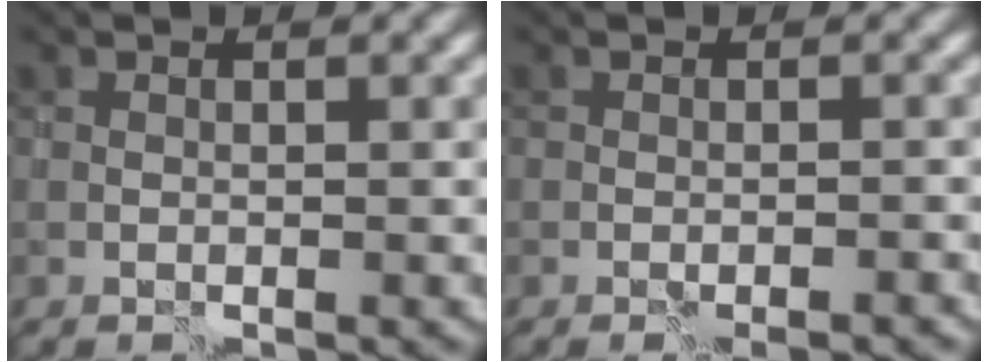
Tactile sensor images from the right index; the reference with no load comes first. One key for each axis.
{"total": 1.9, "fx": -1.5, "fy": 0.3, "fz": 1.1, "tx": -0.012, "ty": -0.001, "tz": -0.009}